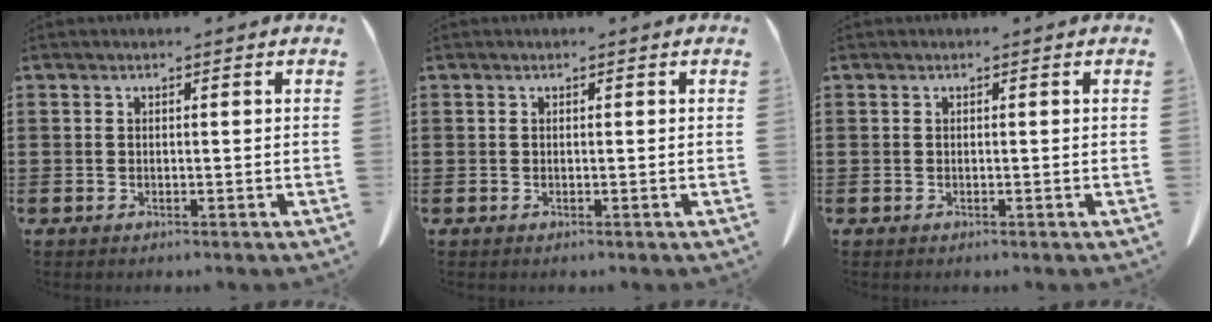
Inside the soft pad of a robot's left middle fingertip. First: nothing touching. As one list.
[{"total": 0.0}, {"total": 0.0}]